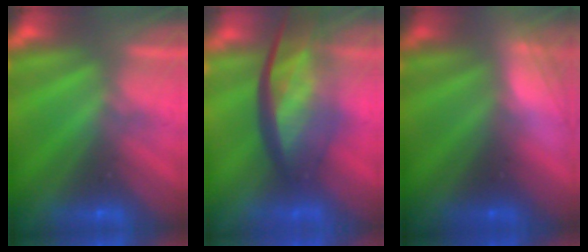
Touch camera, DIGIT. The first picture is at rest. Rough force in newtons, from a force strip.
{"total": 10.6}
{"total": 2.8}